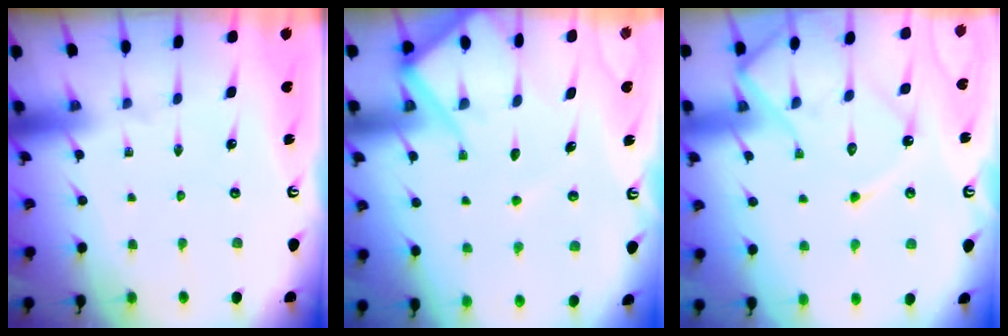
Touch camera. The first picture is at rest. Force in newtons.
{"total": 11.7, "press": 11.7, "slide": 1.3}
{"total": 14.3, "press": 14.3, "slide": 1.3}